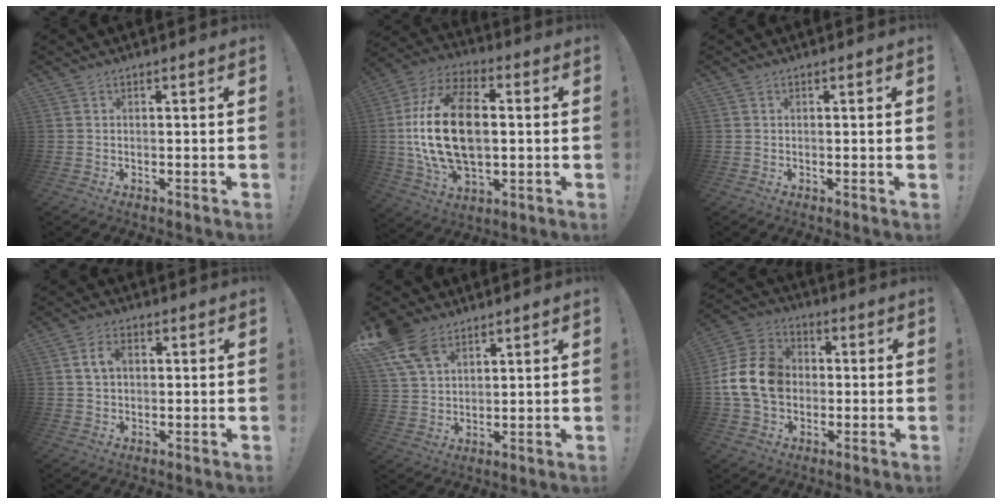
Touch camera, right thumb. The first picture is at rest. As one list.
[{"total": 23.2, "force": [0.6, 14.1, 18.5], "torque": [-0.346, 0.004, 0.012]}, {"total": 0.8, "force": [0.1, -0.4, 0.7], "torque": [-0.009, -0.001, 0.000]}, {"total": 5.7, "force": [1.4, 4.0, 3.8], "torque": [-0.061, 0.007, 0.026]}, {"total": 11.1, "force": [7.2, 6.6, 5.4], "torque": [-0.107, -0.033, 0.141]}, {"total": 16.1, "force": [-0.1, 13.0, 9.4], "torque": [-0.173, 0.021, 0.006]}]